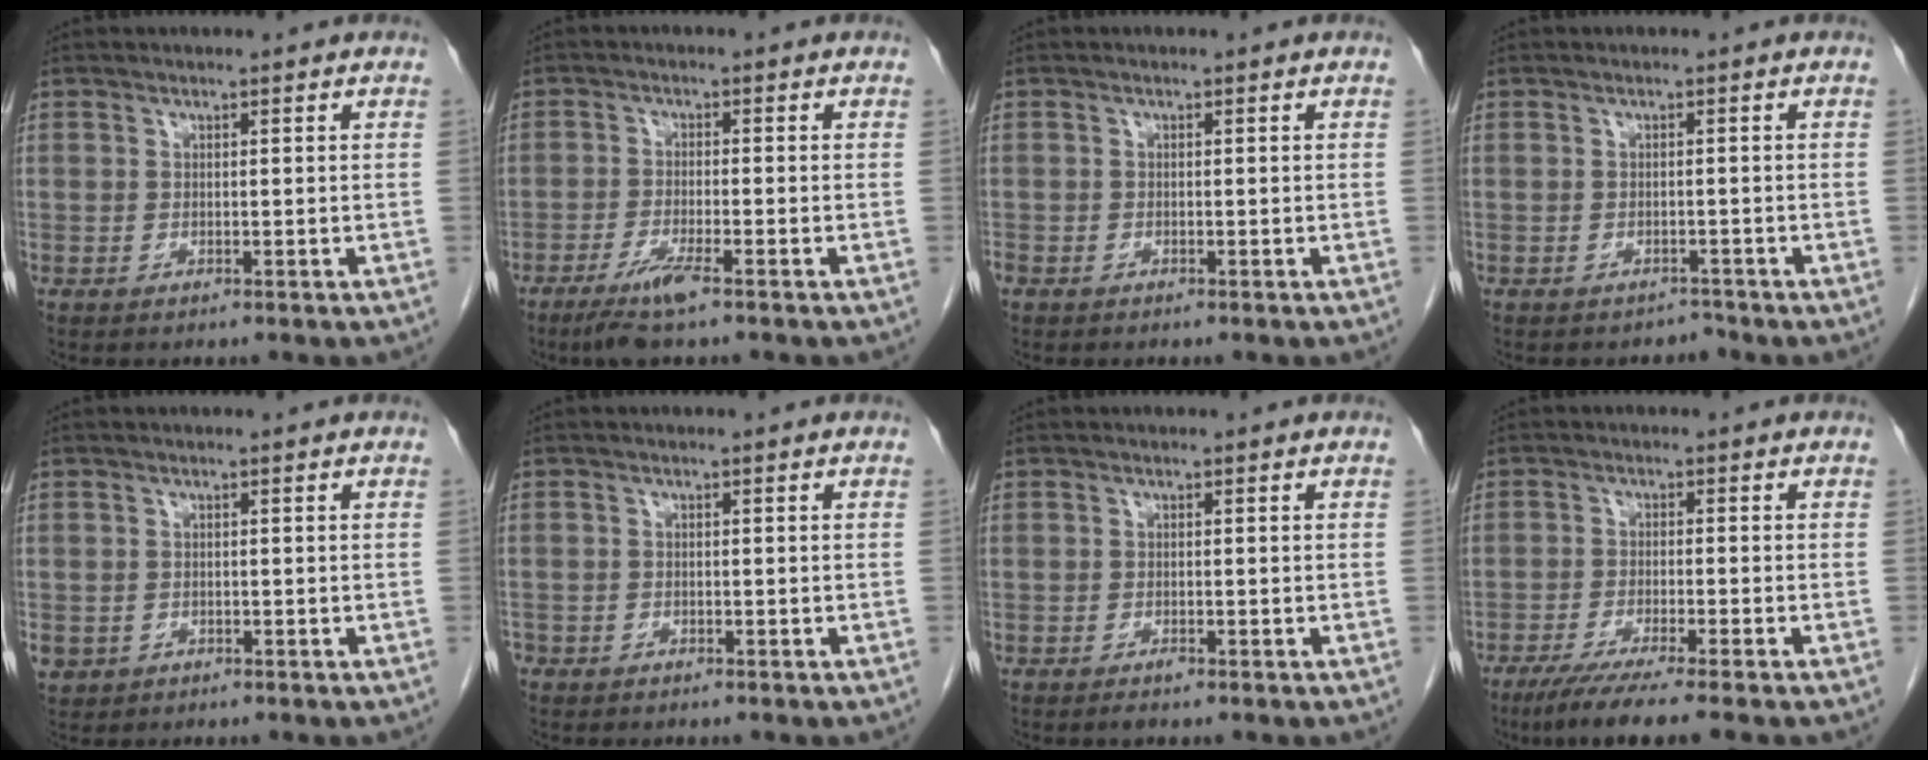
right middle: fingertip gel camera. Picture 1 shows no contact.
{"total": 4.9, "force": [-3.2, 0.0, 3.7], "torque": [-0.077, -0.013, -0.063]}
{"total": 1.6, "force": [-1.1, 1.0, 0.6], "torque": [-0.022, -0.002, -0.021]}
{"total": 1.3, "force": [-1.1, 0.4, -0.5], "torque": [0.008, -0.003, -0.017]}
{"total": 2.5, "force": [-1.2, 2.2, 0.5], "torque": [-0.010, 0.002, -0.015]}
{"total": 1.9, "force": [-1.4, 1.1, 0.4], "torque": [-0.017, 0.000, -0.024]}
{"total": 0.8, "force": [-0.7, 0.1, 0.5], "torque": [-0.010, -0.001, -0.010]}
{"total": 7.7, "force": [-5.9, -0.7, 4.8], "torque": [-0.072, -0.020, -0.098]}